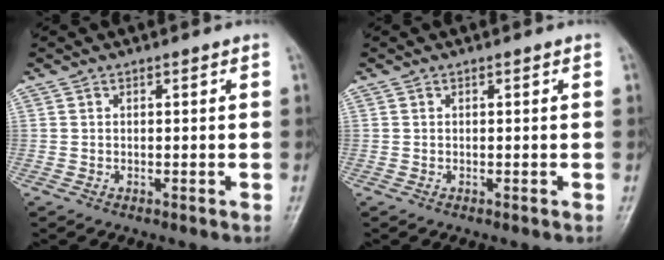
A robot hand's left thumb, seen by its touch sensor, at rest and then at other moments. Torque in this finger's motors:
{"motor_torque": [0.01, 0.01, -0.06, -0.10, 0.00]}